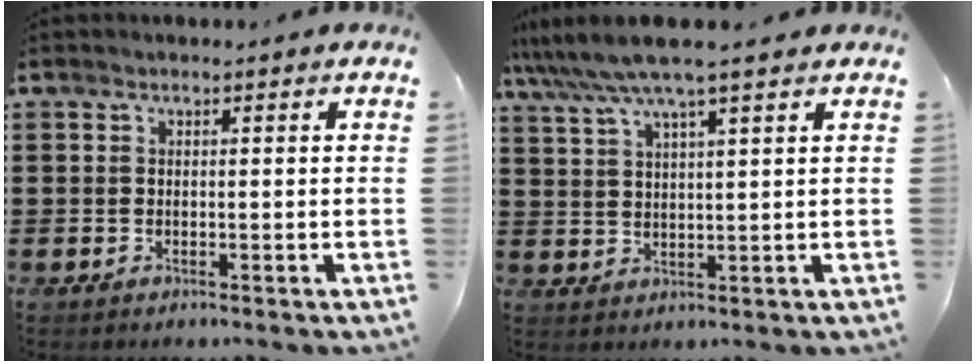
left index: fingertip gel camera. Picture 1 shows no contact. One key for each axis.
{"total": 6.0, "fx": 4.7, "fy": 0.2, "fz": 3.7, "tx": -0.087, "ty": -0.011, "tz": 0.081}